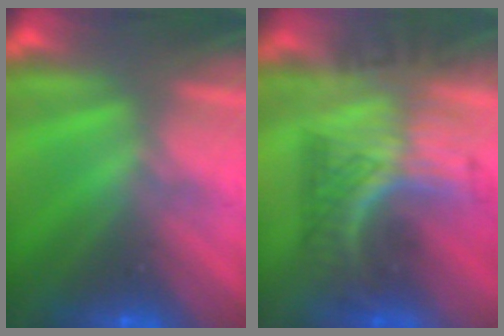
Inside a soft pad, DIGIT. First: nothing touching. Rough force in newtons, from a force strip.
{"total": 2.9}